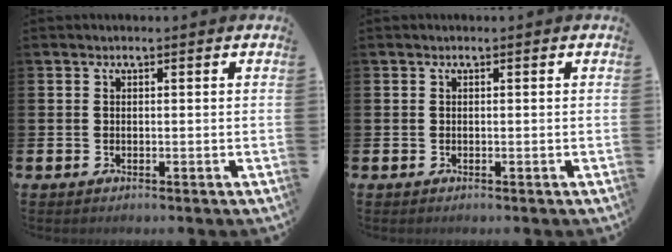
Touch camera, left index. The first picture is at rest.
{"total": 0.0}